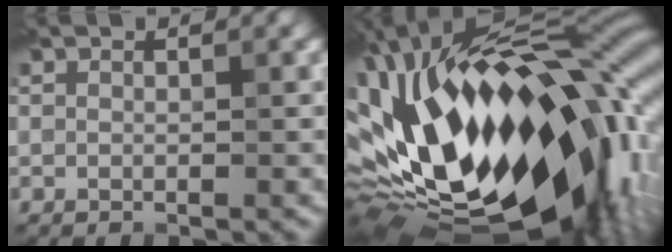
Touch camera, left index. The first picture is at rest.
{"total": 20.8, "force": [-1.3, 11.5, 17.3], "torque": [-0.313, -0.034, -0.027]}